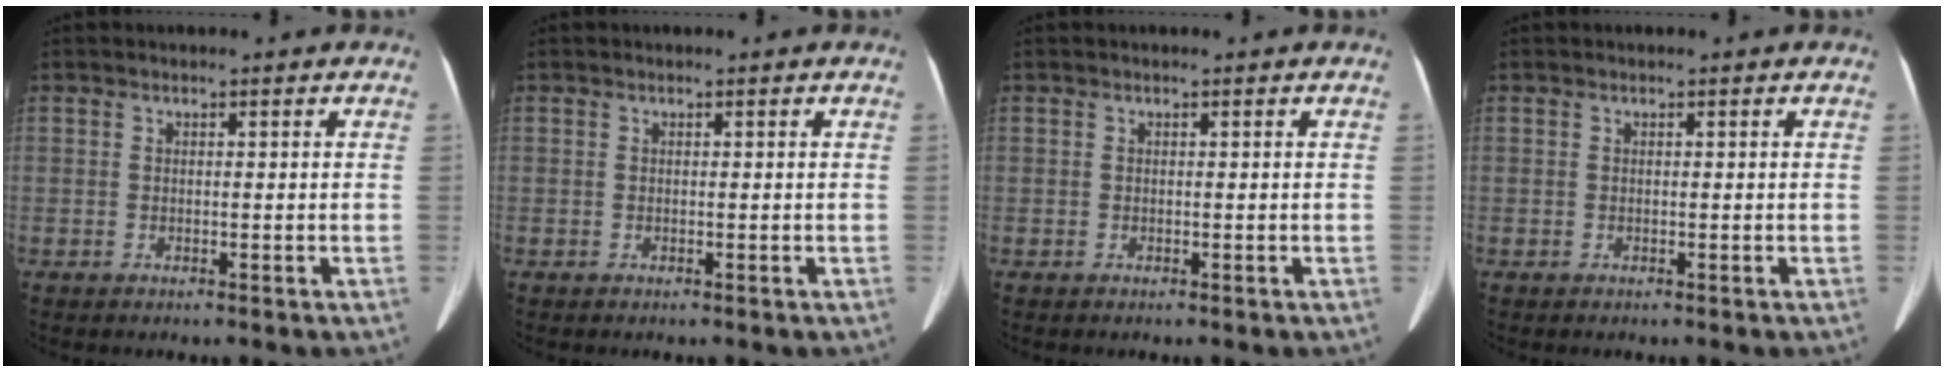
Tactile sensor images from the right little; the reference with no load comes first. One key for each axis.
{"total": 0.0}
{"total": 0.0}
{"total": 0.0}